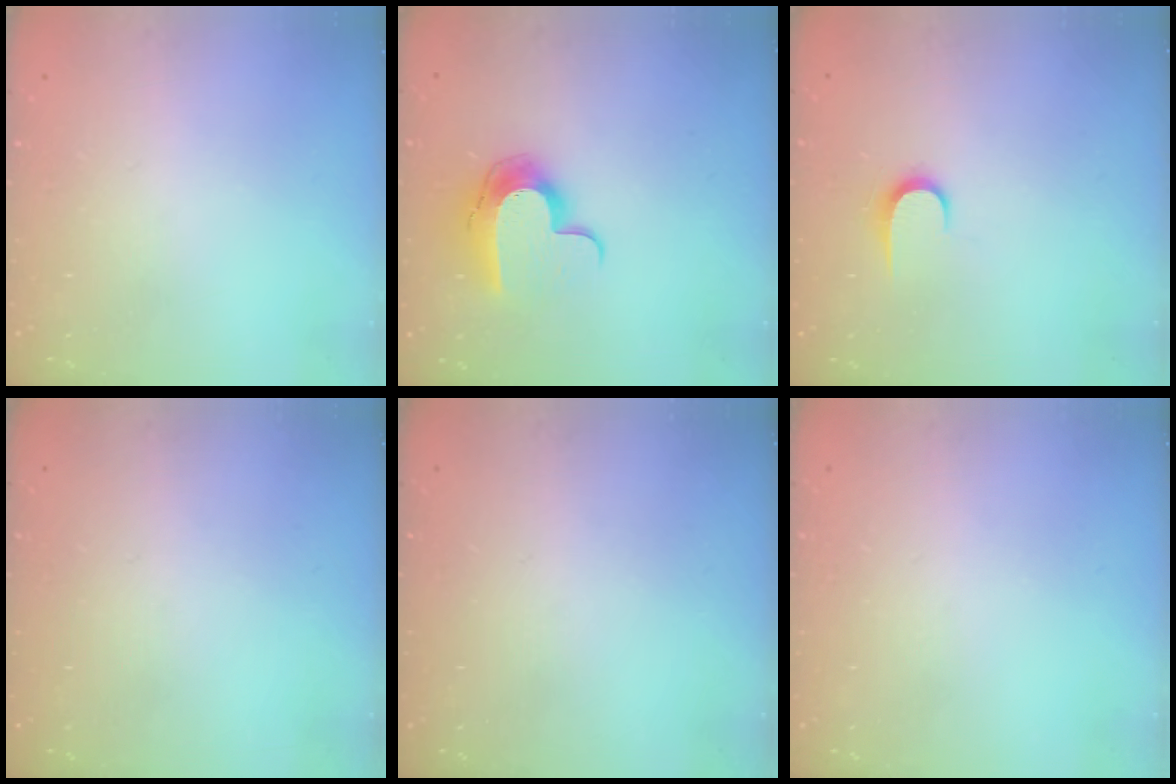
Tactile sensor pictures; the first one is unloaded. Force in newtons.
{"total": 11.3, "press": 11.3, "slide": 0.2}
{"total": 6.1, "press": 6.1, "slide": 0.6}
{"total": 0.0}
{"total": 0.0}
{"total": 0.0}